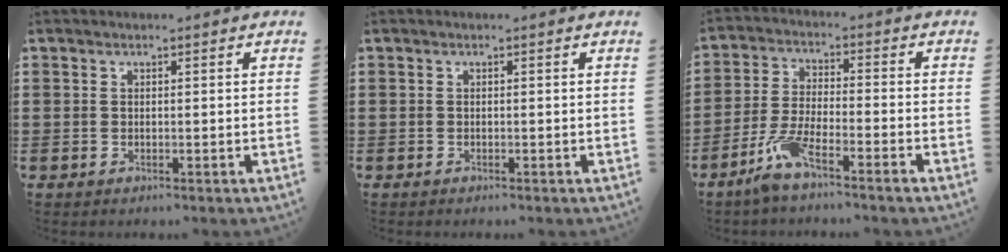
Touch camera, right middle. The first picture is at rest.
{"total": 0.0}
{"total": 6.1, "force": [-4.5, 0.5, 4.1], "torque": [-0.093, -0.011, -0.089]}